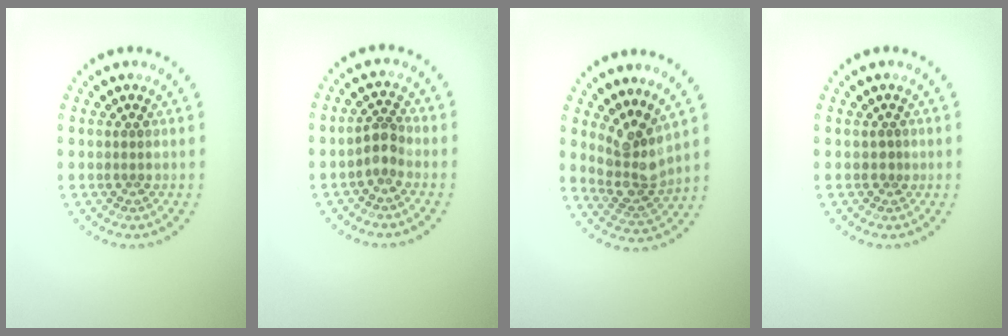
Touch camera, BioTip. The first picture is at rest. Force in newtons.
{"total": 1.8, "press": 1.5, "slide": 1.1}
{"total": 3.8, "press": 2.9, "slide": 2.5}
{"total": 0.6, "press": 0.4, "slide": 0.5}